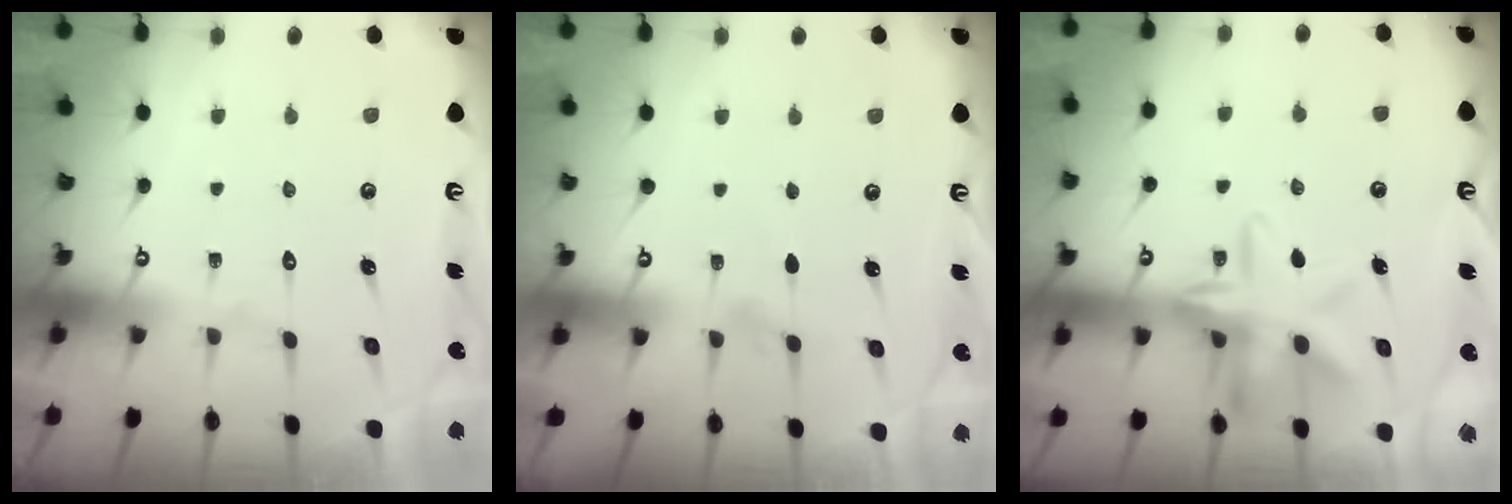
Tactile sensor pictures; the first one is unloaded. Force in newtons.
{"total": 4.6, "press": 4.0, "slide": 2.3}
{"total": 12.2, "press": 12.1, "slide": 1.2}